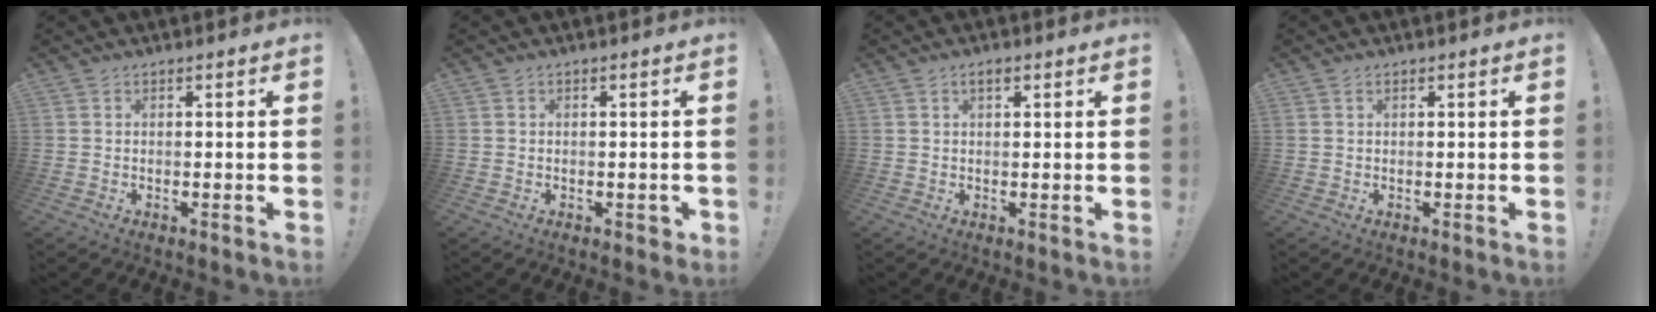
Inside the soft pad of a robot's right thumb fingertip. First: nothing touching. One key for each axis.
{"total": 1.7, "fx": -0.3, "fy": 1.3, "fz": 1.1, "tx": -0.006, "ty": 0.000, "tz": -0.006}
{"total": 2.1, "fx": 1.2, "fy": 0.9, "fz": 1.6, "tx": -0.030, "ty": 0.001, "tz": 0.020}
{"total": 0.7, "fx": 0.4, "fy": 0.4, "fz": 0.4, "tx": -0.016, "ty": 0.004, "tz": 0.010}